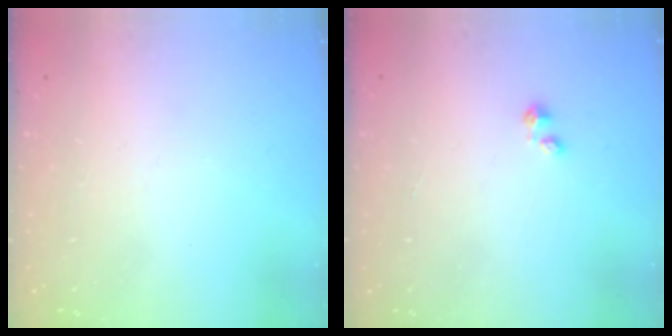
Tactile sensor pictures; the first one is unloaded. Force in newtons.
{"total": 0.0}